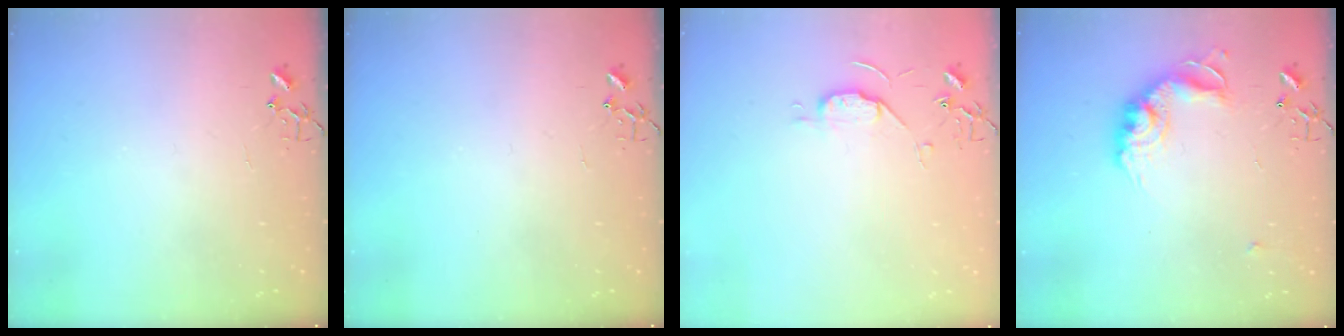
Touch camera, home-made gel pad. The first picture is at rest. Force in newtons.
{"total": 0.0}
{"total": 5.3, "press": 5.2, "slide": 0.7}
{"total": 14.7, "press": 14.7, "slide": 0.8}